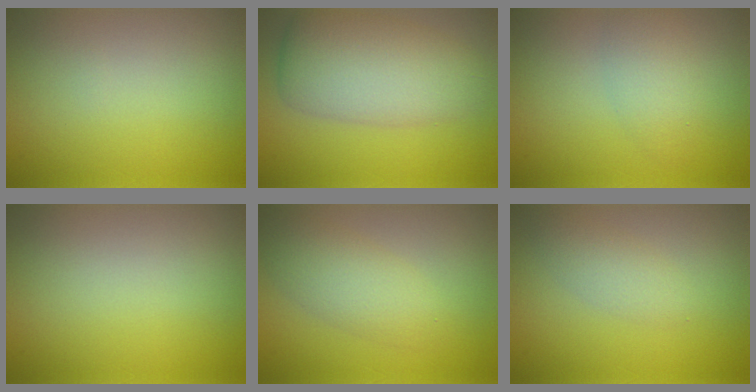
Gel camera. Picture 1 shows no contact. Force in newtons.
{"total": 7.0, "press": 6.9, "slide": 0.4}
{"total": 2.8, "press": 2.8, "slide": 0.1}
{"total": 0.0}
{"total": 3.4, "press": 3.4, "slide": 0.2}
{"total": 1.9, "press": 1.9, "slide": 0.1}